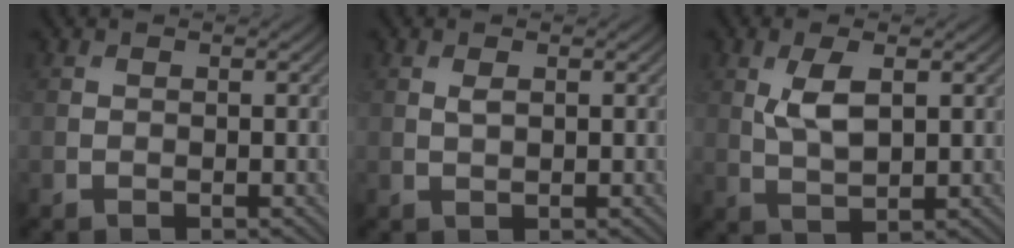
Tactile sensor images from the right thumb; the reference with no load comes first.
{"total": 1.1, "force": [0.4, 0.4, 0.9], "torque": [-0.024, 0.000, 0.009]}
{"total": 4.6, "force": [1.3, 1.9, 4.0], "torque": [-0.091, 0.000, 0.029]}